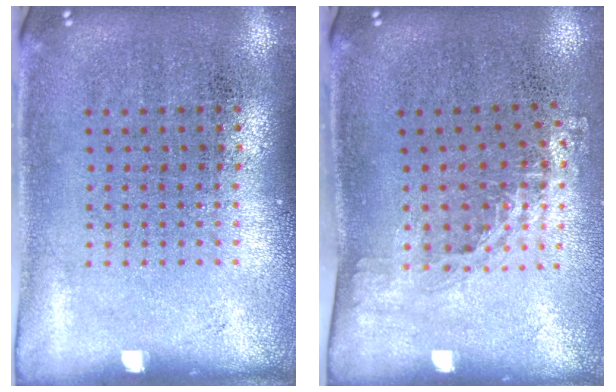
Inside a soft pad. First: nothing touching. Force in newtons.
{"total": 1.3, "press": 0.9, "slide": 0.9}